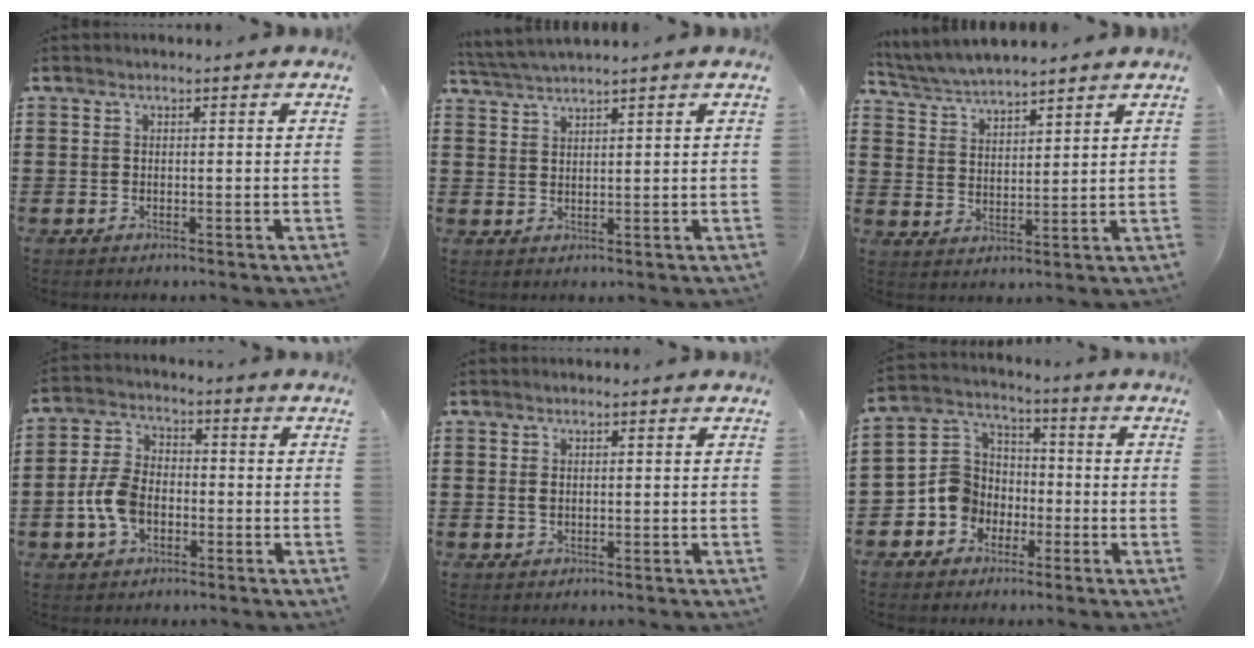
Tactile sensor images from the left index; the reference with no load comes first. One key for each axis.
{"total": 2.8, "fx": 2.7, "fy": -0.5, "fz": 0.6, "tx": -0.019, "ty": -0.002, "tz": 0.051}
{"total": 4.8, "fx": 4.8, "fy": 0.3, "fz": 0.5, "tx": -0.030, "ty": -0.018, "tz": 0.086}
{"total": 7.1, "fx": -2.0, "fy": 4.7, "fz": 5.0, "tx": -0.129, "ty": 0.003, "tz": -0.045}
{"total": 1.0, "fx": 0.2, "fy": 0.6, "fz": 0.7, "tx": -0.017, "ty": 0.003, "tz": 0.003}
{"total": 7.6, "fx": -2.3, "fy": 6.9, "fz": 1.9, "tx": -0.089, "ty": 0.004, "tz": -0.052}